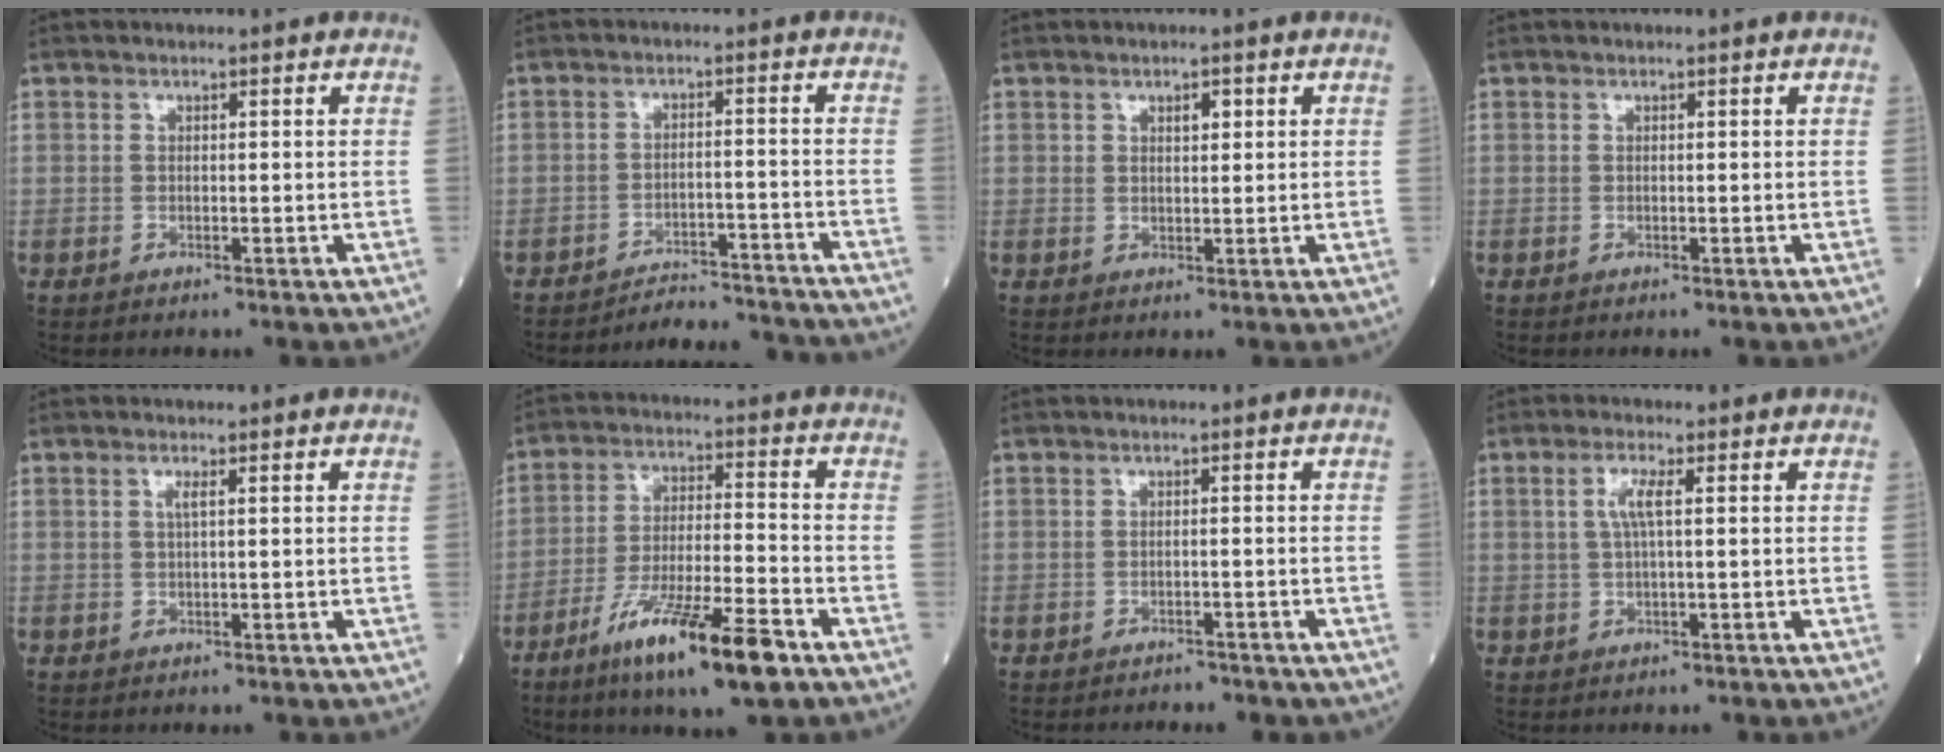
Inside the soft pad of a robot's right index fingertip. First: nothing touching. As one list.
[{"total": 9.0, "force": [-9.0, 0.5, 0.5], "torque": [0.001, 0.011, -0.124]}, {"total": 1.1, "force": [0.6, 0.6, 0.8], "torque": [-0.012, 0.000, 0.010]}, {"total": 0.0}, {"total": 1.1, "force": [0.3, -0.1, 1.0], "torque": [-0.025, 0.002, 0.005]}, {"total": 14.2, "force": [-8.6, 1.3, 11.3], "torque": [-0.204, -0.029, -0.149]}, {"total": 3.3, "force": [-3.0, 1.3, 0.8], "torque": [-0.014, 0.000, -0.033]}, {"total": 3.0, "force": [0.7, 0.2, 3.0], "torque": [-0.066, 0.006, 0.015]}]